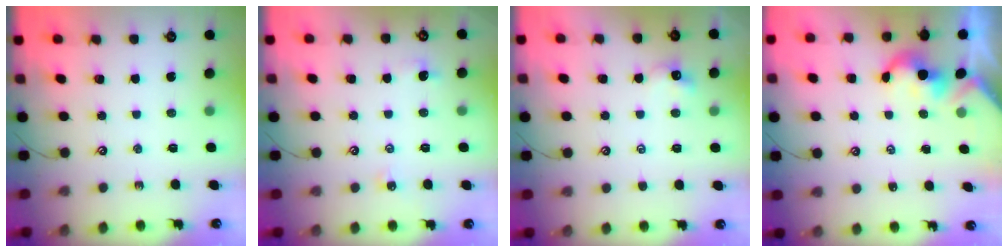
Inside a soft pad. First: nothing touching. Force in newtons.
{"total": 1.4, "press": 1.3, "slide": 0.4}
{"total": 0.8, "press": 0.7, "slide": 0.4}
{"total": 2.1, "press": 2.1, "slide": 0.2}